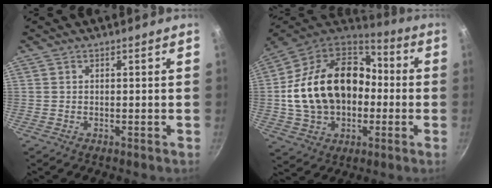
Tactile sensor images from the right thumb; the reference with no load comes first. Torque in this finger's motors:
{"motor_torque": [0.42, 4.05, 1.56, -0.91, 0.63]}